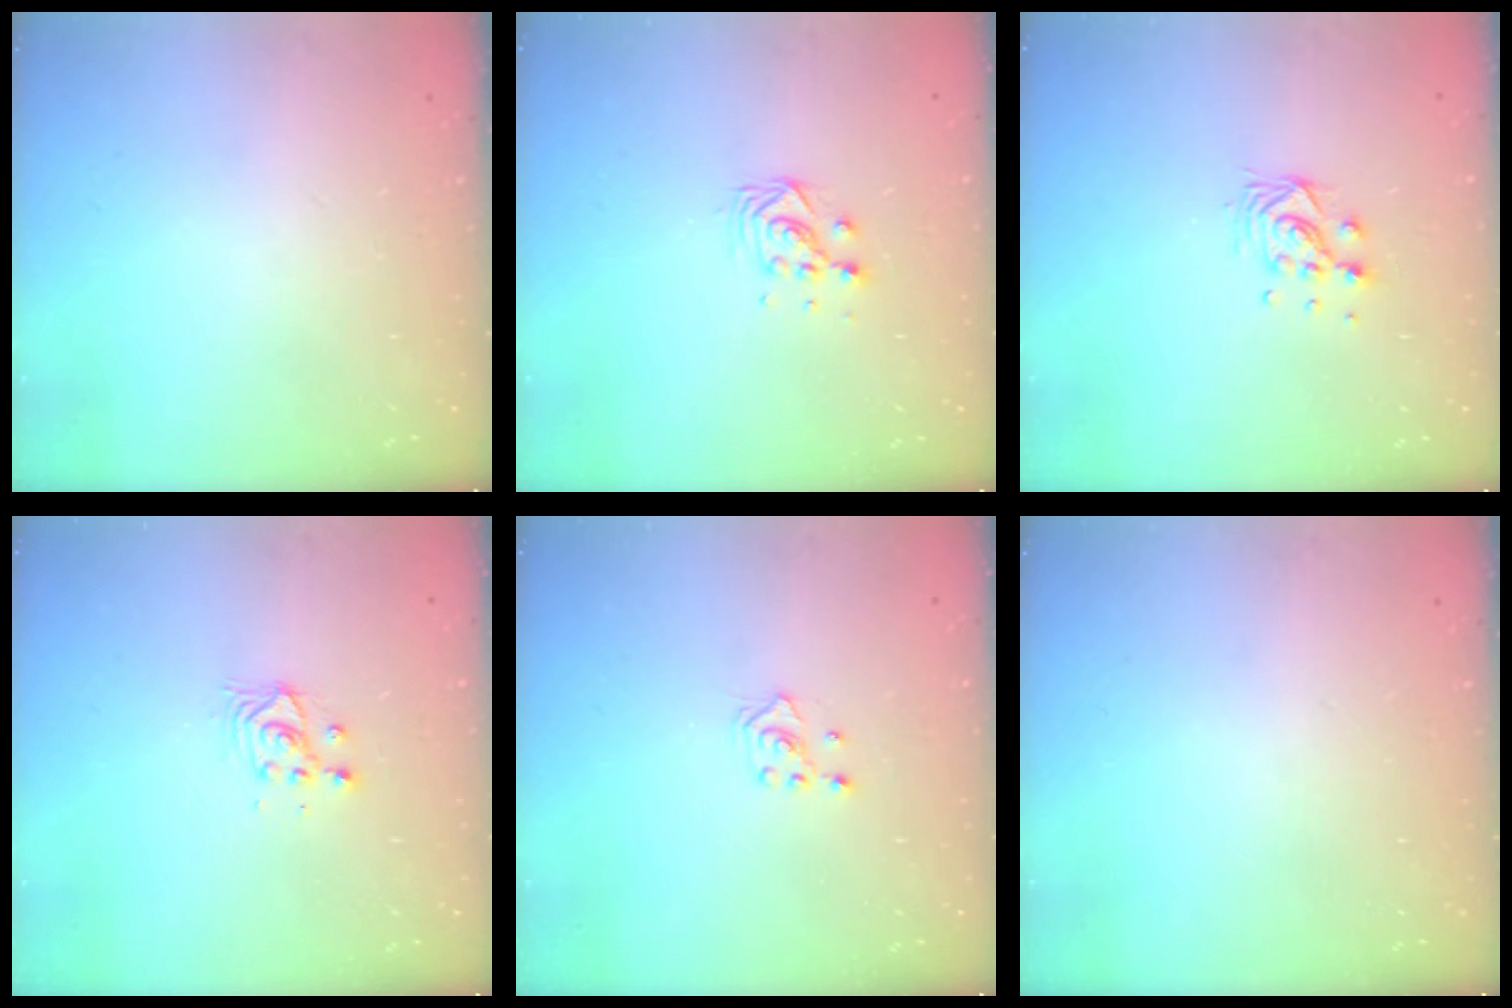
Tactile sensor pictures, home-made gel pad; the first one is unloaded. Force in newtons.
{"total": 3.7, "press": 3.7, "slide": 0.1}
{"total": 7.0, "press": 7.0, "slide": 0.4}
{"total": 3.8, "press": 3.8, "slide": 0.4}
{"total": 2.7, "press": 2.6, "slide": 0.8}
{"total": 0.0}